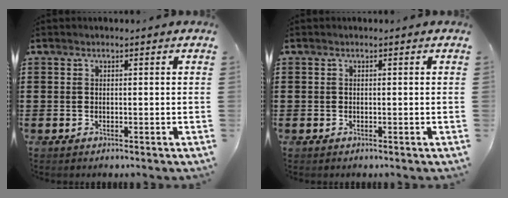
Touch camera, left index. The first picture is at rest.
{"total": 0.0}